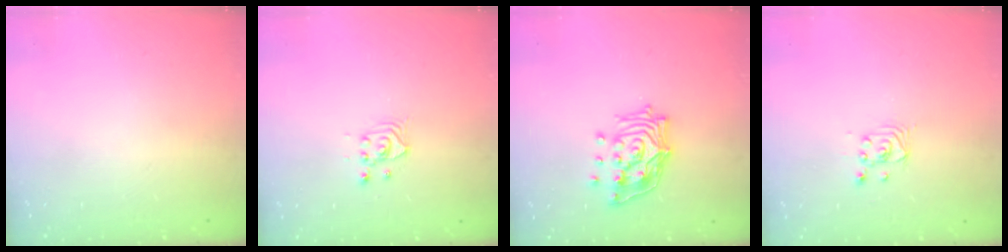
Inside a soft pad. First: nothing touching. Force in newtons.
{"total": 3.4, "press": 3.4, "slide": 0.4}
{"total": 15.1, "press": 15.0, "slide": 2.0}
{"total": 2.2, "press": 2.2, "slide": 0.2}